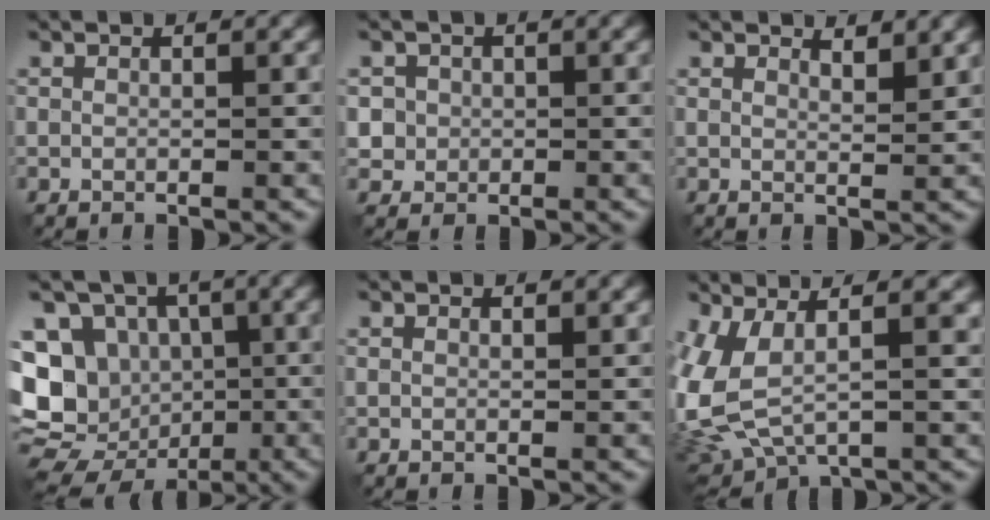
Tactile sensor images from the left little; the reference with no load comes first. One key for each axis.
{"total": 1.9, "fx": 0.1, "fy": 1.9, "fz": 0.3, "tx": -0.003, "ty": -0.001, "tz": 0.015}
{"total": 2.0, "fx": 1.8, "fy": 0.3, "fz": 0.9, "tx": -0.011, "ty": -0.001, "tz": 0.030}
{"total": 16.5, "fx": -2.6, "fy": 14.8, "fz": 6.9, "tx": -0.172, "ty": -0.002, "tz": -0.055}
{"total": 0.7, "fx": 0.7, "fy": 0.0, "fz": 0.3, "tx": -0.005, "ty": -0.001, "tz": 0.010}
{"total": 9.9, "fx": 1.2, "fy": 4.9, "fz": 8.5, "tx": -0.217, "ty": -0.015, "tz": 0.043}